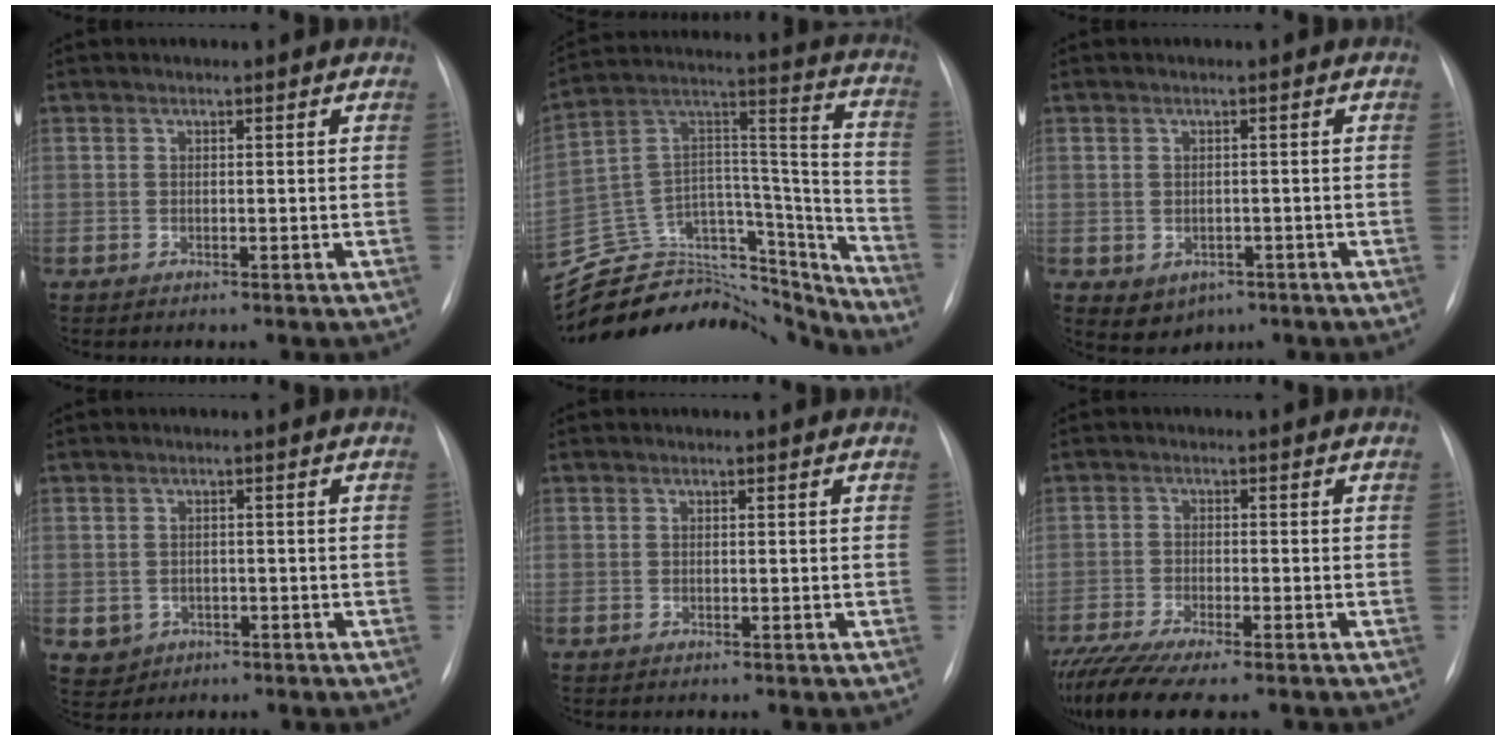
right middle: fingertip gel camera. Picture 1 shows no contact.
{"total": 31.3, "force": [-29.3, 7.9, 7.9], "torque": [-0.137, 0.038, -0.439]}
{"total": 4.4, "force": [-1.8, 3.6, 1.8], "torque": [-0.024, 0.002, -0.010]}
{"total": 3.4, "force": [-1.1, 3.1, 0.7], "torque": [-0.010, 0.004, -0.008]}
{"total": 0.0}
{"total": 10.4, "force": [-8.4, 1.0, 6.0], "torque": [-0.102, -0.019, -0.137]}